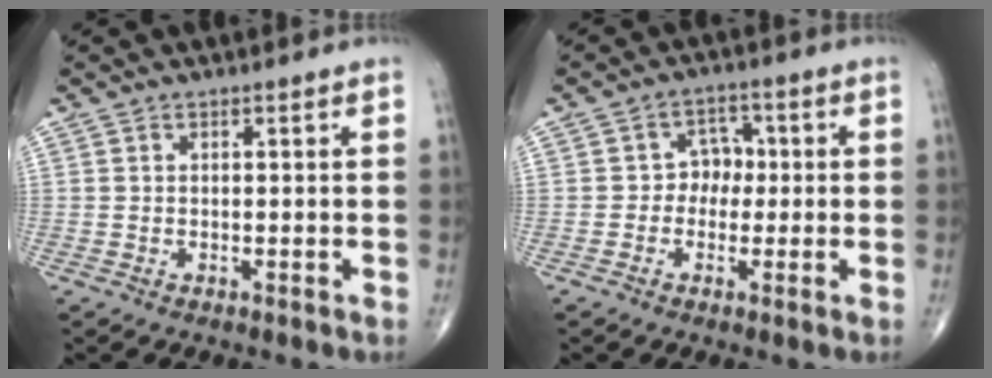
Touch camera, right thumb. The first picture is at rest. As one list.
[{"total": 4.5, "force": [-0.3, 3.8, 2.4], "torque": [-0.002, 0.014, -0.016]}]